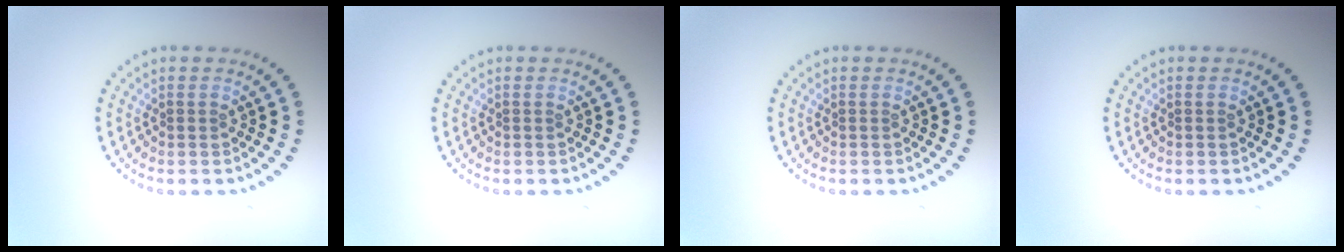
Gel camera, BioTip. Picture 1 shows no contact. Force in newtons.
{"total": 0.0}
{"total": 0.0}
{"total": 0.0}